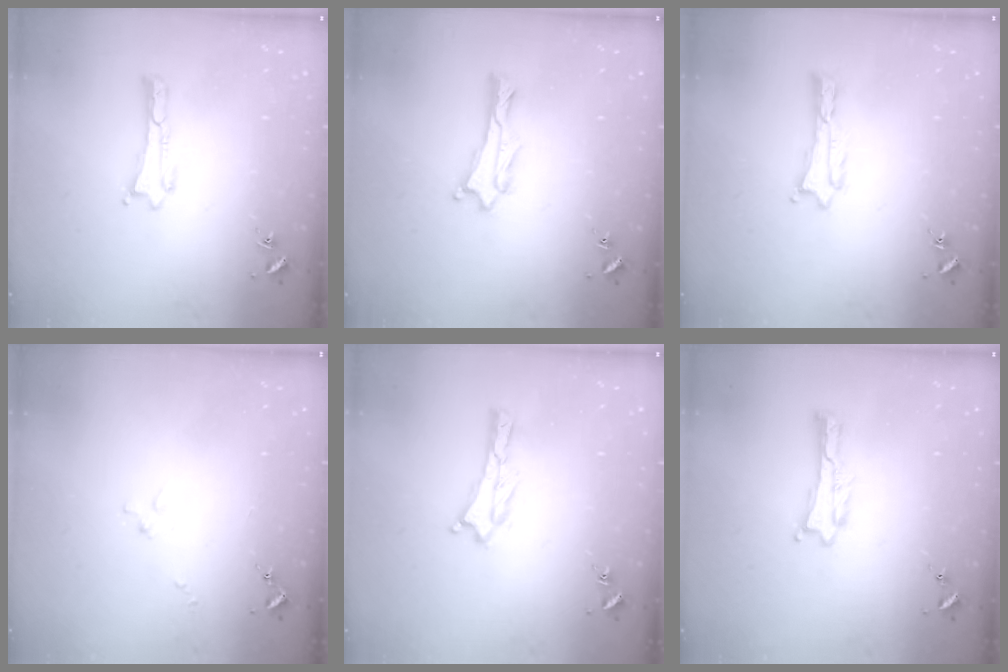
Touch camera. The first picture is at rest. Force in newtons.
{"total": 0.0}
{"total": 0.0}
{"total": 1.3, "press": 1.2, "slide": 0.1}
{"total": 0.0}
{"total": 0.0}